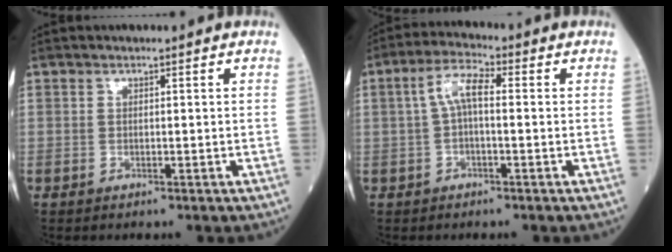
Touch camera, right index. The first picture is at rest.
{"total": 5.4, "force": [0.4, 1.6, 5.1], "torque": [-0.103, 0.018, 0.006]}